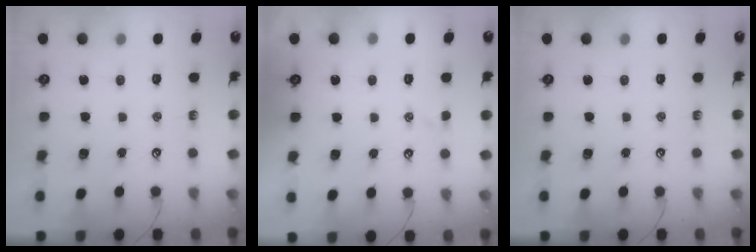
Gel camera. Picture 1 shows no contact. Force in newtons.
{"total": 1.0, "press": 0.8, "slide": 0.4}
{"total": 0.0}